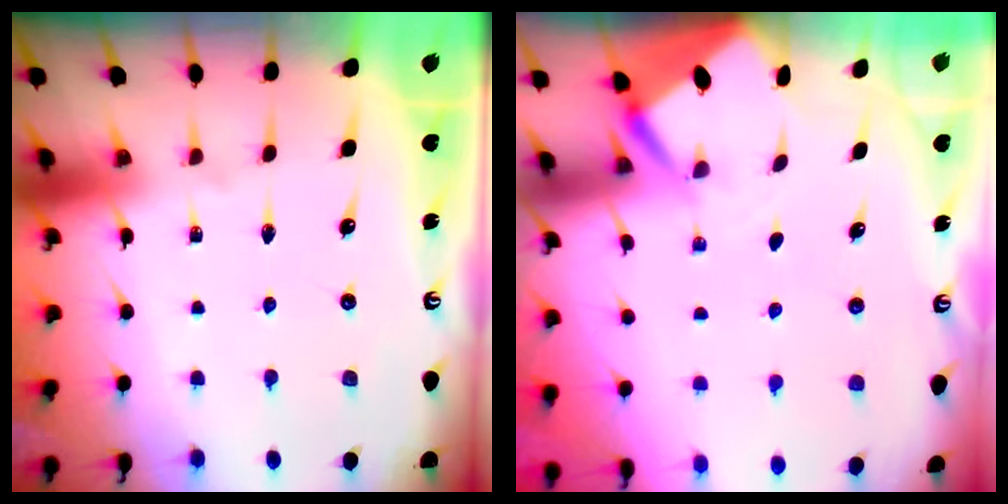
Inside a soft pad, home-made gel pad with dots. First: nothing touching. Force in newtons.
{"total": 2.7, "press": 2.7, "slide": 0.3}